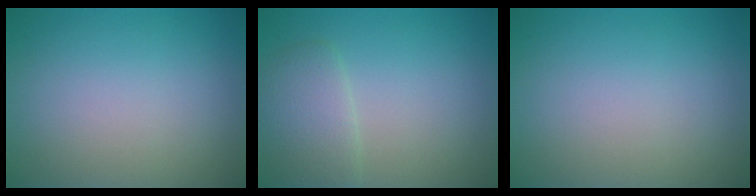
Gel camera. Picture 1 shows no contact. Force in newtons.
{"total": 2.9, "press": 2.9, "slide": 0.1}
{"total": 0.0}